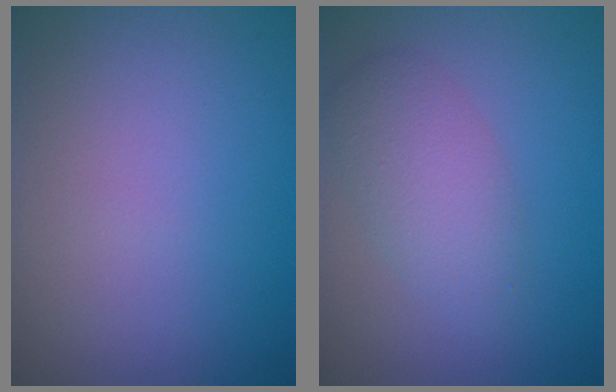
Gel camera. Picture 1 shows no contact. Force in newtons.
{"total": 3.4, "press": 3.4, "slide": 0.2}